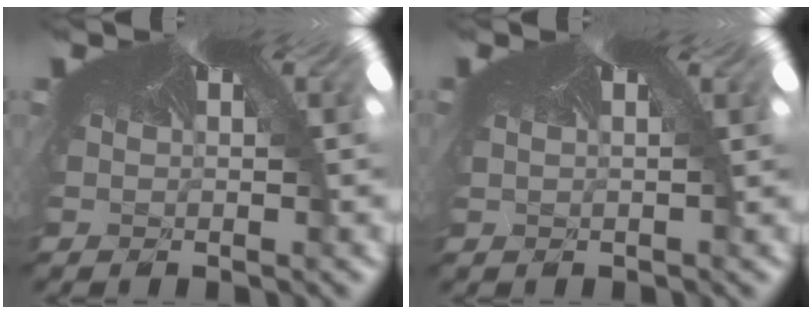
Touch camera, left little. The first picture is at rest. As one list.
[{"total": 0.0}]